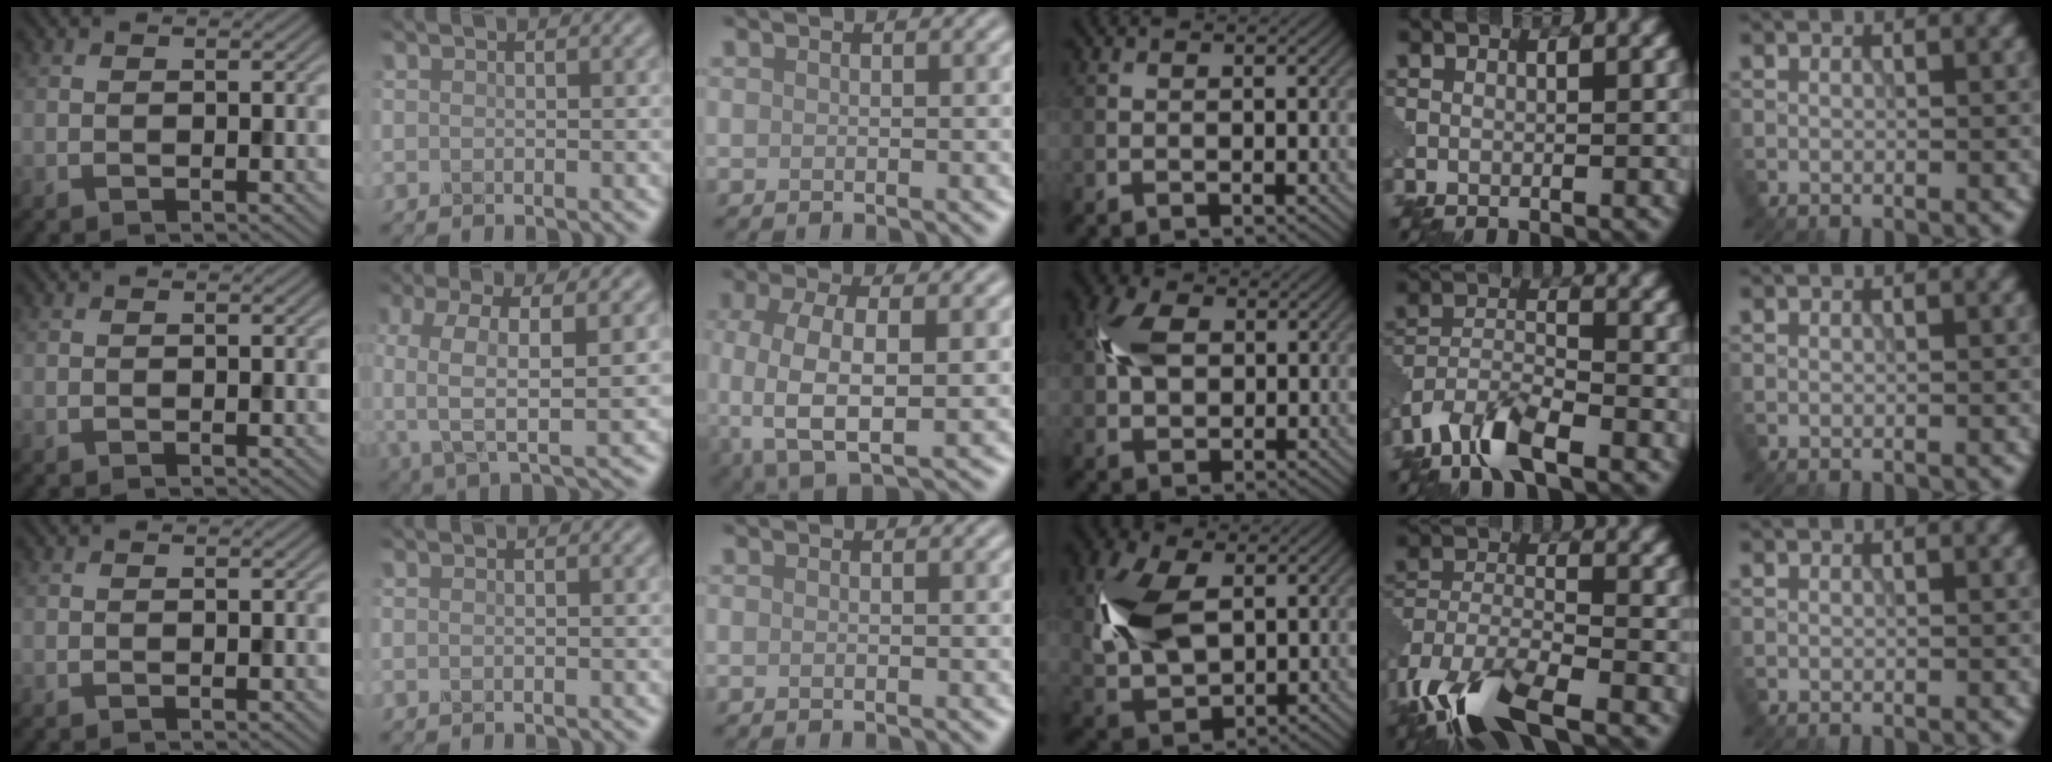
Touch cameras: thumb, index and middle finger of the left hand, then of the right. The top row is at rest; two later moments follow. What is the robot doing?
{"motion": "extract", "object": "pin"}